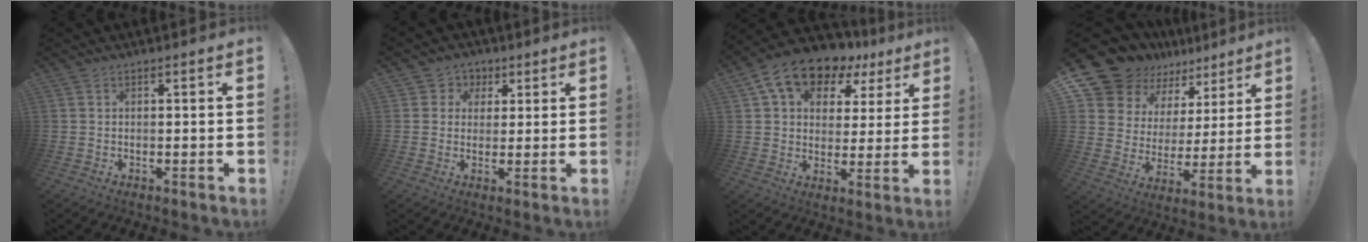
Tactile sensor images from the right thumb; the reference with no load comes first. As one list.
[{"total": 5.3, "force": [1.0, 5.2, 0.8], "torque": [-0.008, -0.003, 0.021]}, {"total": 14.4, "force": [9.1, 8.7, 6.9], "torque": [-0.116, -0.054, 0.168]}, {"total": 14.8, "force": [12.1, 8.0, 3.2], "torque": [-0.071, -0.097, 0.236]}]